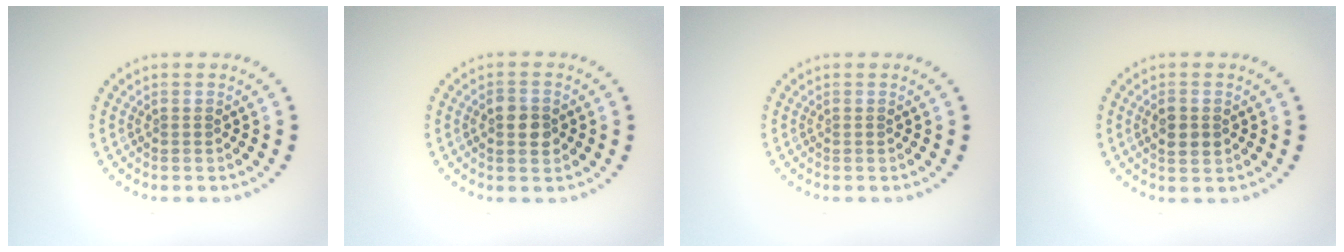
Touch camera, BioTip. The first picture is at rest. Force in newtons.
{"total": 2.5, "press": 2.5, "slide": 0.1}
{"total": 0.0}
{"total": 2.0, "press": 2.0, "slide": 0.2}